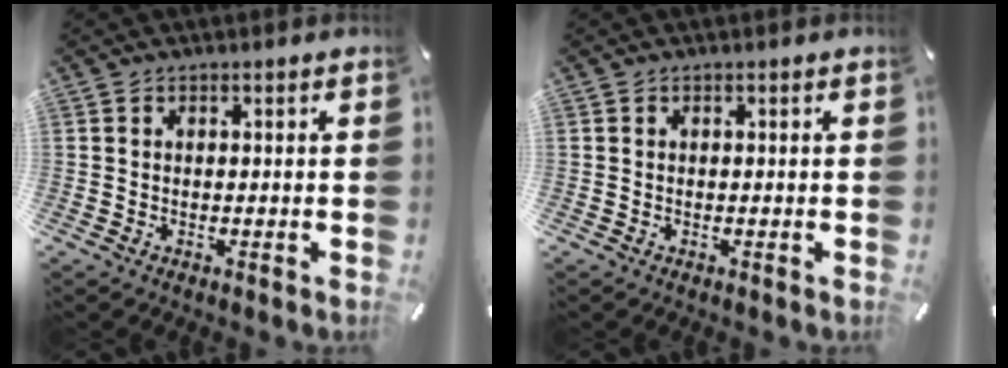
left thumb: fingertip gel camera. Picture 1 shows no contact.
{"total": 0.0}